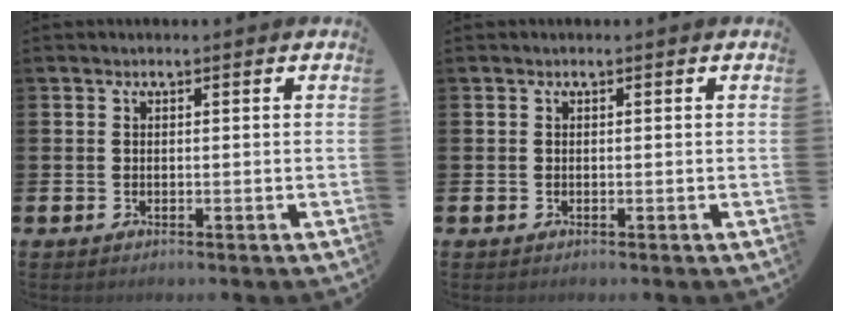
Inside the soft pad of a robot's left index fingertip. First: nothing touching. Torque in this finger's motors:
{"motor_torque": [0.00, 0.00, 0.00, 0.01]}